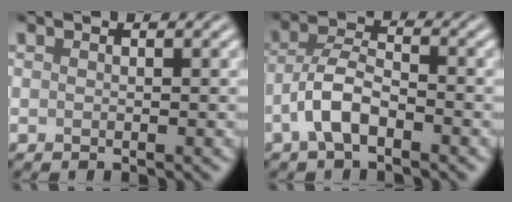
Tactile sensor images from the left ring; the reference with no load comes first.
{"total": 4.1, "force": [-2.0, 1.8, 3.2], "torque": [-0.061, 0.010, -0.047]}